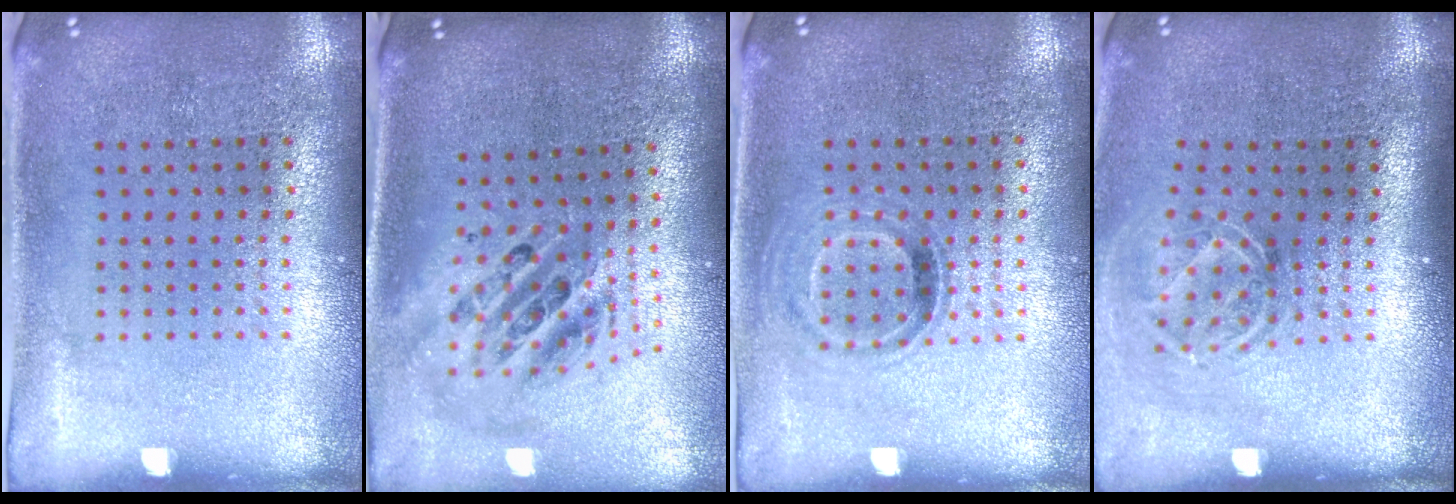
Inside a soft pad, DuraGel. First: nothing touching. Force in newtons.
{"total": 2.4, "press": 1.8, "slide": 1.5}
{"total": 1.0, "press": 0.8, "slide": 0.5}
{"total": 1.7, "press": 1.3, "slide": 1.2}